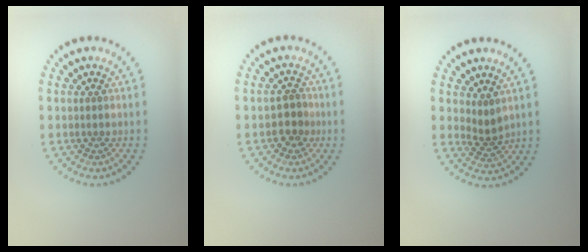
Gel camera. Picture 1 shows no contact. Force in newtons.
{"total": 2.0, "press": 1.9, "slide": 0.6}
{"total": 1.9, "press": 1.3, "slide": 1.4}